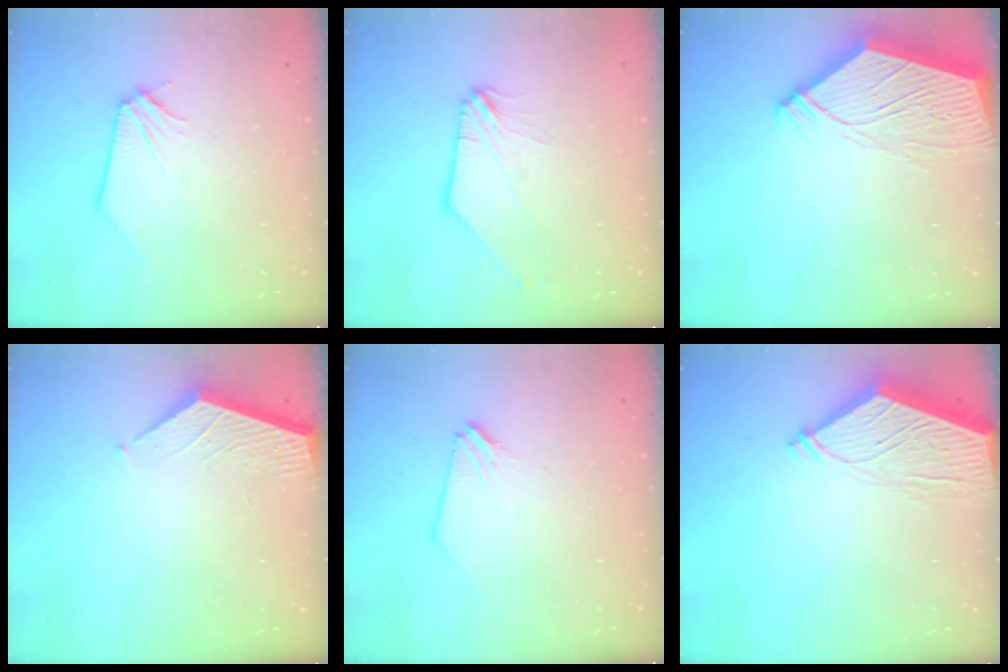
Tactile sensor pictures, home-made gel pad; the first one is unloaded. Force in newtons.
{"total": 1.9, "press": 1.9, "slide": 0.5}
{"total": 13.6, "press": 13.6, "slide": 1.1}
{"total": 2.2, "press": 2.2, "slide": 0.2}
{"total": 0.0}
{"total": 6.6, "press": 6.5, "slide": 0.9}